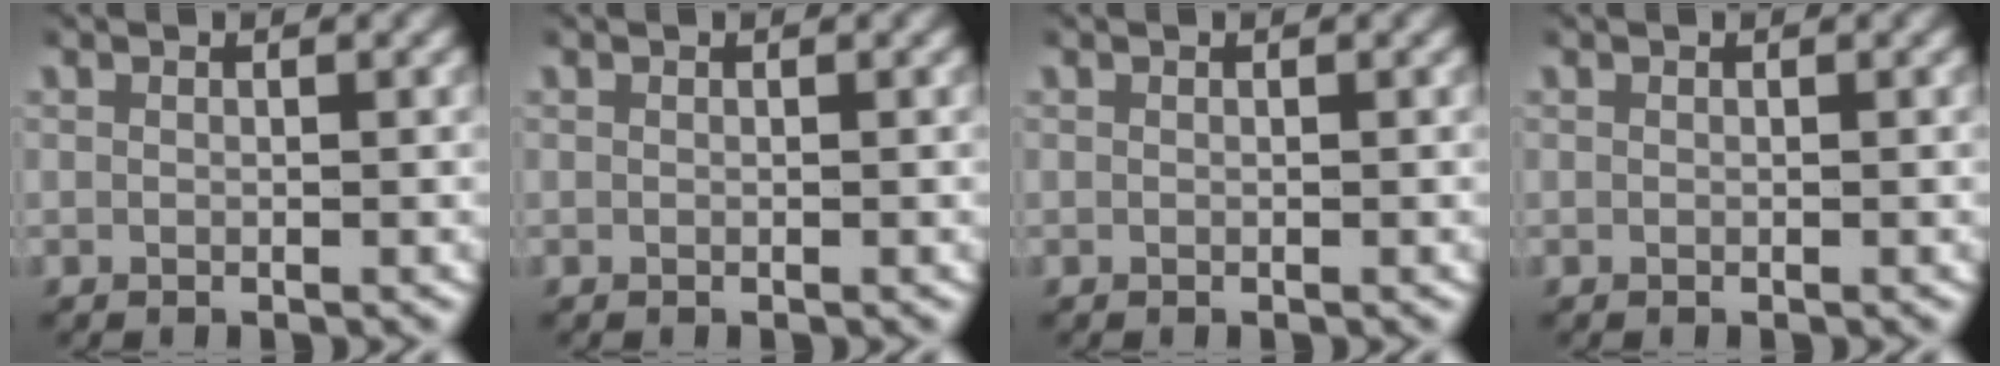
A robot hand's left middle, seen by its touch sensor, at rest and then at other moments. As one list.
[{"total": 0.0}, {"total": 0.0}, {"total": 0.0}]